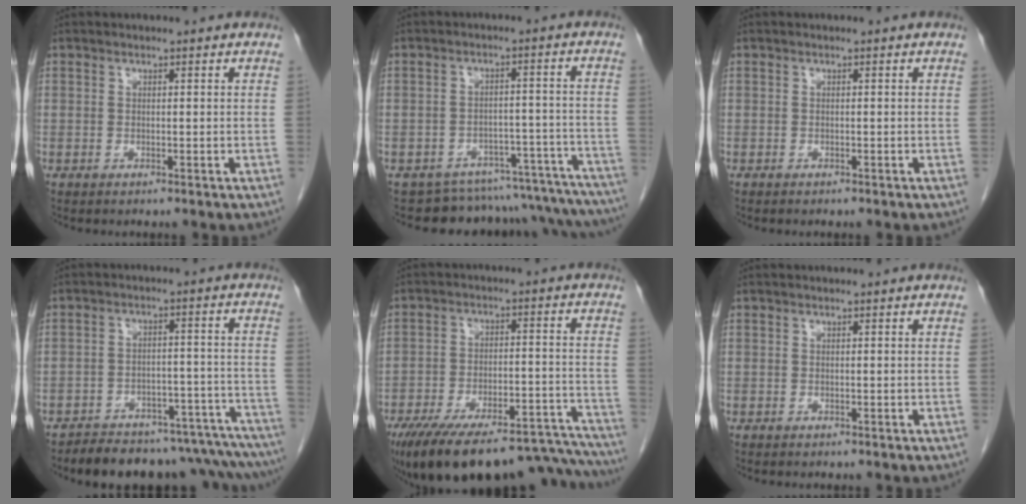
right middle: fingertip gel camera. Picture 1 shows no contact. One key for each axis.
{"total": 18.7, "fx": -18.2, "fy": 4.1, "fz": 2.1, "tx": 0.002, "ty": 0.043, "tz": -0.208}
{"total": 1.1, "fx": -0.9, "fy": 0.3, "fz": 0.5, "tx": -0.015, "ty": -0.003, "tz": -0.010}
{"total": 19.9, "fx": -18.6, "fy": 4.1, "fz": 5.9, "tx": -0.024, "ty": 0.026, "tz": -0.233}
{"total": 26.6, "fx": -23.4, "fy": 5.3, "fz": 11.3, "tx": -0.139, "ty": -0.002, "tz": -0.326}
{"total": 0.0}